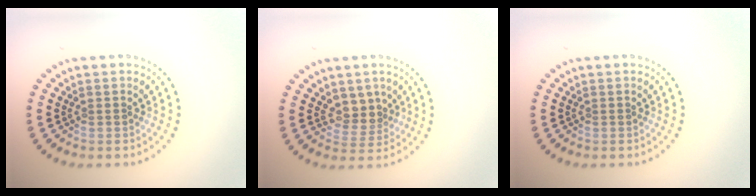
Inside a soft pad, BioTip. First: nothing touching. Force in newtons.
{"total": 2.5, "press": 2.1, "slide": 1.5}
{"total": 0.0}